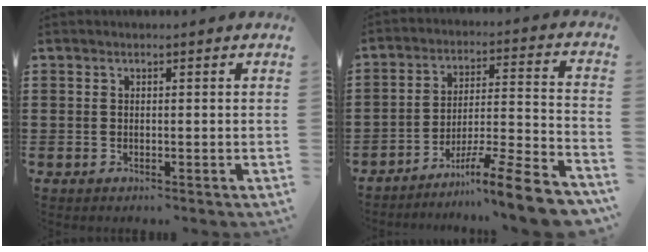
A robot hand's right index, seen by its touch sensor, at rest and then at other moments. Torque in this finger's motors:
{"motor_torque": [1.51, -0.63, 0.53, 0.06]}